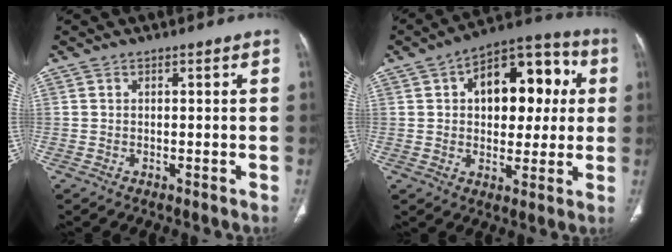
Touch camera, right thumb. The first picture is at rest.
{"total": 17.7, "force": [3.8, 10.5, 13.7], "torque": [-0.140, 0.027, 0.052]}